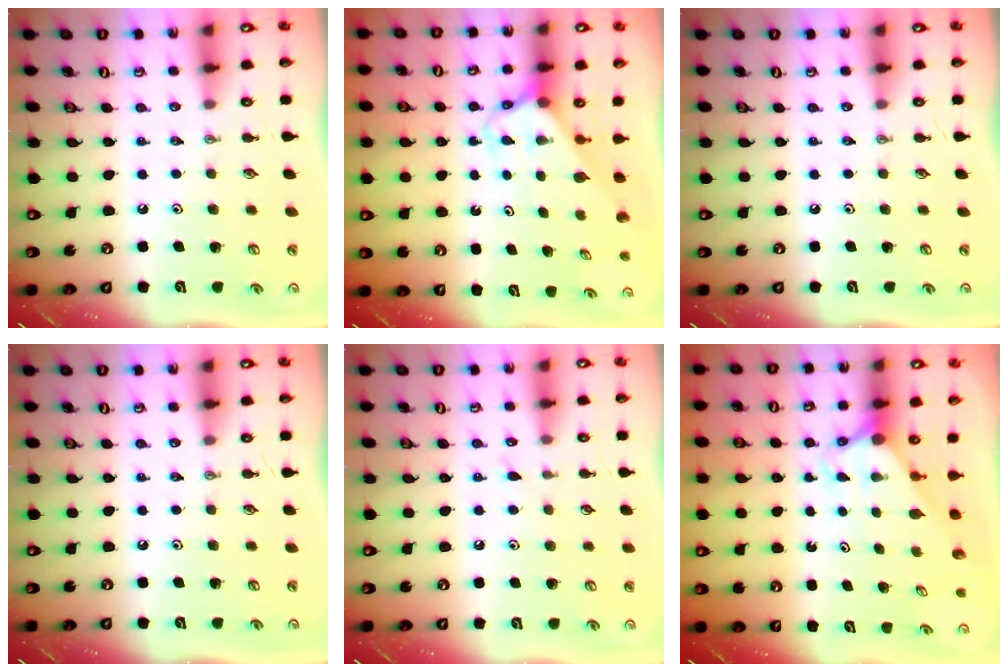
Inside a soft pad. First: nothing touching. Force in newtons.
{"total": 2.5, "press": 2.5, "slide": 0.2}
{"total": 0.0}
{"total": 0.0}
{"total": 5.1, "press": 5.0, "slide": 0.7}
{"total": 2.8, "press": 2.8, "slide": 0.0}